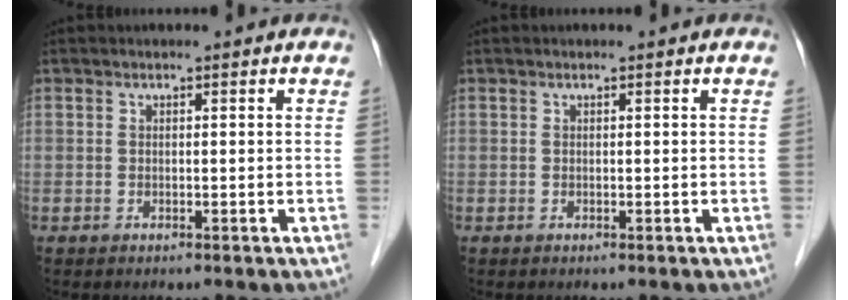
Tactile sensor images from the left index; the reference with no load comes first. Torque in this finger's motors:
{"motor_torque": [0.00, 0.00, 0.02, 0.00]}